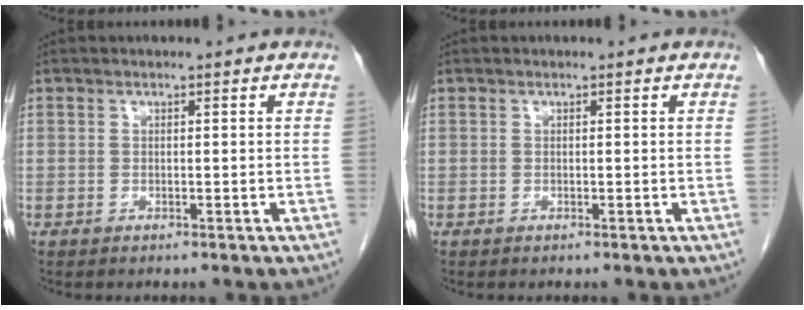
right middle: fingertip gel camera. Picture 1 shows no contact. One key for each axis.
{"total": 0.0}